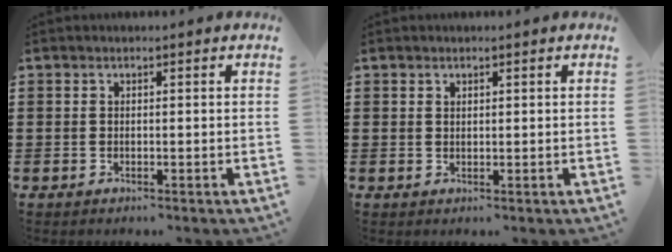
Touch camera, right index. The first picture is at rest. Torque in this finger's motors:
{"motor_torque": [-0.32, -0.07, -0.08, -0.01]}